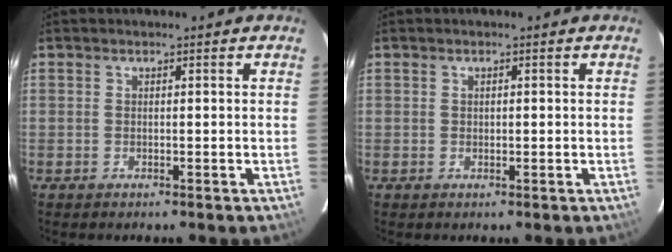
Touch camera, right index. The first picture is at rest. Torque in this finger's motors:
{"motor_torque": [-0.25, 0.02, -0.02, -0.01]}